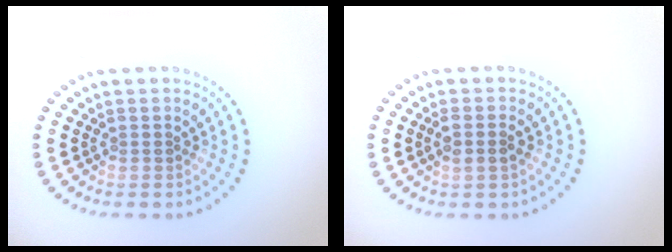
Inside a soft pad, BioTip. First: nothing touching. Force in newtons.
{"total": 1.7, "press": 1.6, "slide": 0.6}